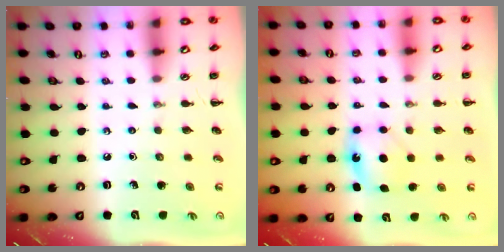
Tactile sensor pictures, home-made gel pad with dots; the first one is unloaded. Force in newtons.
{"total": 5.3, "press": 5.2, "slide": 1.2}